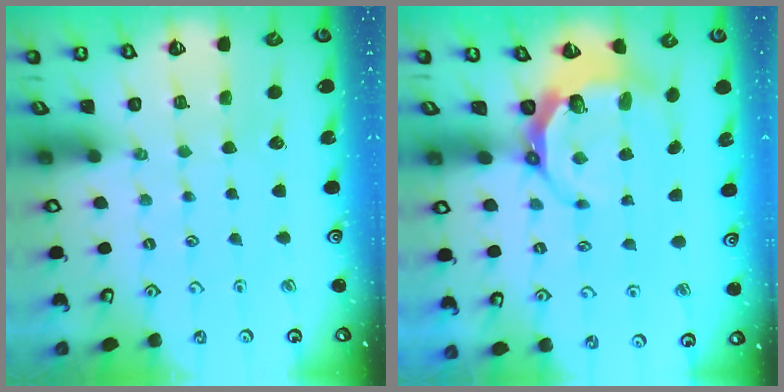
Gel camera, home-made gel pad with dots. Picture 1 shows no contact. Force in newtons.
{"total": 6.4, "press": 5.1, "slide": 3.8}